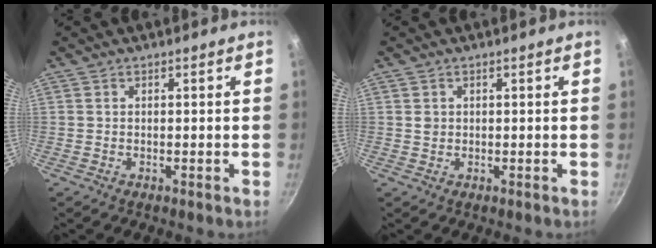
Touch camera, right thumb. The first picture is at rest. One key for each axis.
{"total": 1.1, "fx": 0.1, "fy": 1.0, "fz": 0.5, "tx": -0.005, "ty": 0.002, "tz": 0.002}